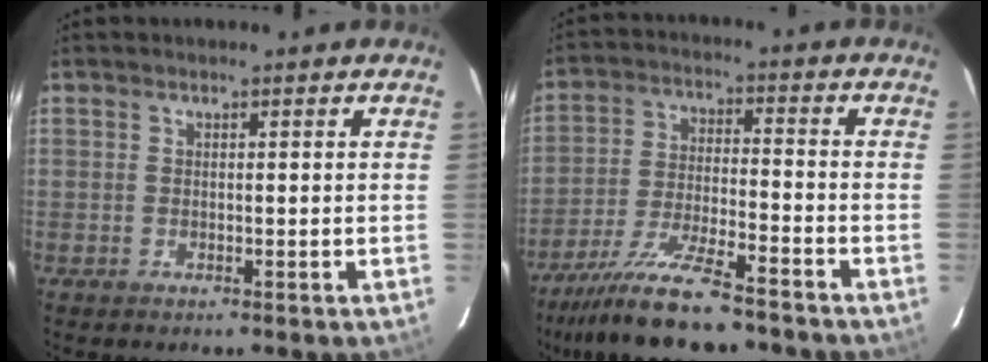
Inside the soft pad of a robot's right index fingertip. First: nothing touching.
{"total": 14.3, "force": [-11.9, 2.1, 7.6], "torque": [-0.162, -0.023, -0.208]}